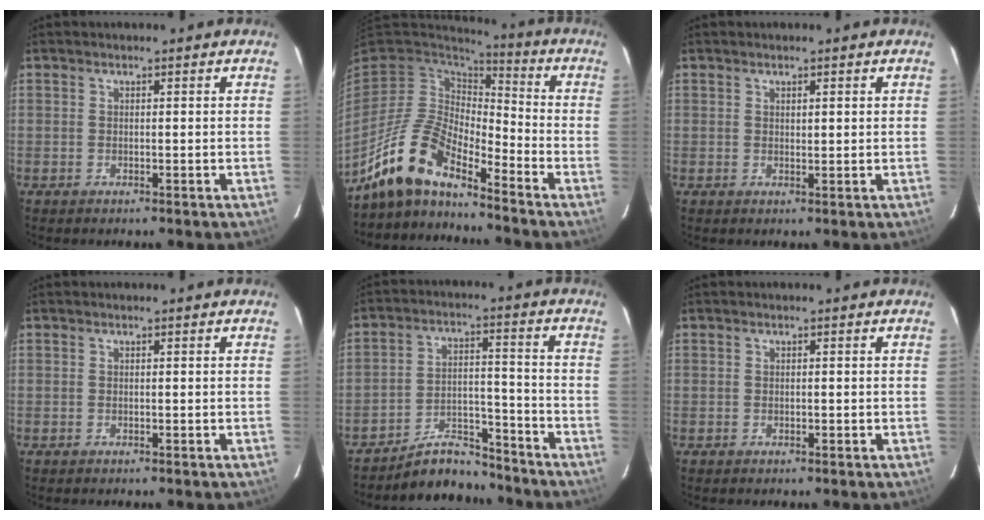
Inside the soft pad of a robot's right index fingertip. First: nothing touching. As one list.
[{"total": 13.6, "force": [-10.9, 4.2, 7.1], "torque": [-0.146, 0.018, -0.208]}, {"total": 1.5, "force": [0.5, 0.6, 1.3], "torque": [-0.030, 0.001, 0.010]}, {"total": 0.0}, {"total": 8.5, "force": [-7.9, 2.6, 1.5], "torque": [-0.022, 0.031, -0.137]}, {"total": 0.7, "force": [-0.2, 0.4, 0.5], "torque": [-0.014, 0.000, -0.002]}]